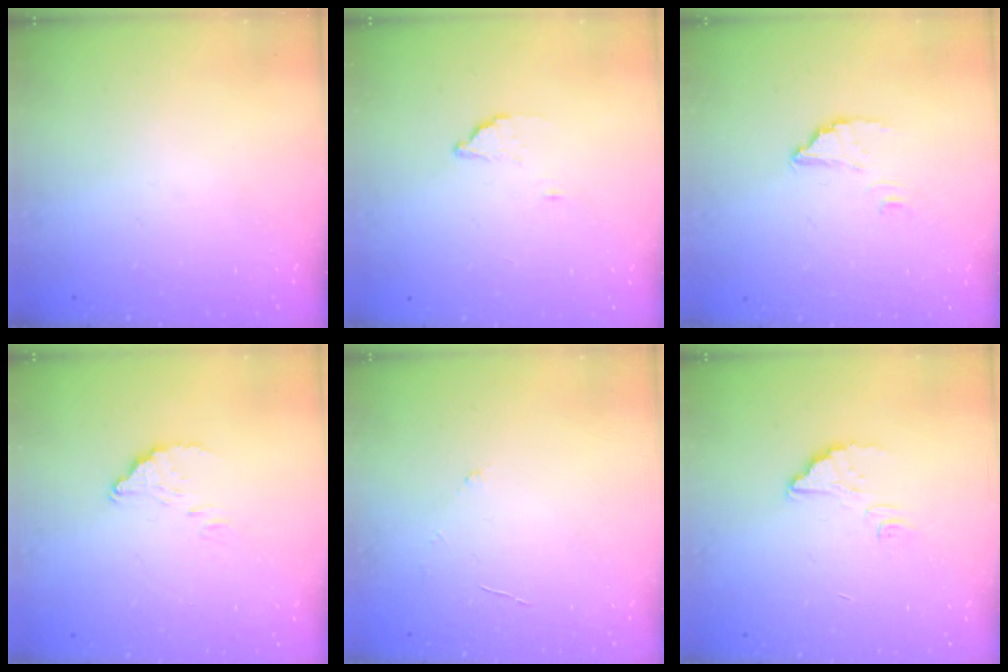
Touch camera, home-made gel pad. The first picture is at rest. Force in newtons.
{"total": 1.9, "press": 1.9, "slide": 0.1}
{"total": 2.8, "press": 2.8, "slide": 0.1}
{"total": 3.1, "press": 3.1, "slide": 0.0}
{"total": 2.8, "press": 2.8, "slide": 0.3}
{"total": 3.1, "press": 3.1, "slide": 0.2}